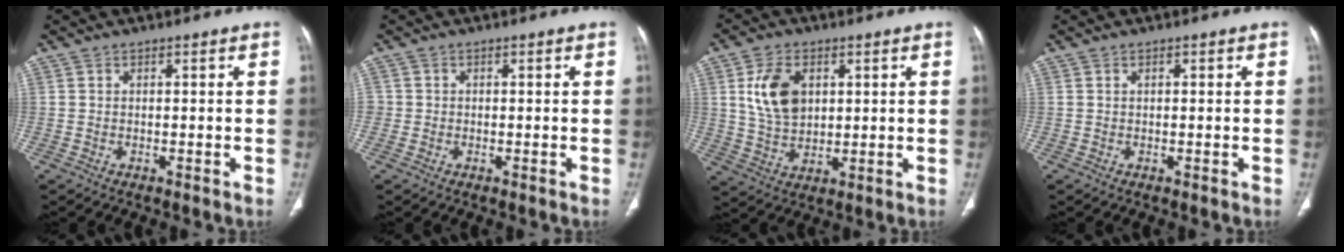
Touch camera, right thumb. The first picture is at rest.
{"total": 1.5, "force": [-0.2, 1.5, 0.2], "torque": [0.007, 0.005, -0.006]}
{"total": 9.9, "force": [2.8, 6.5, 6.8], "torque": [-0.115, -0.011, 0.059]}
{"total": 0.0}